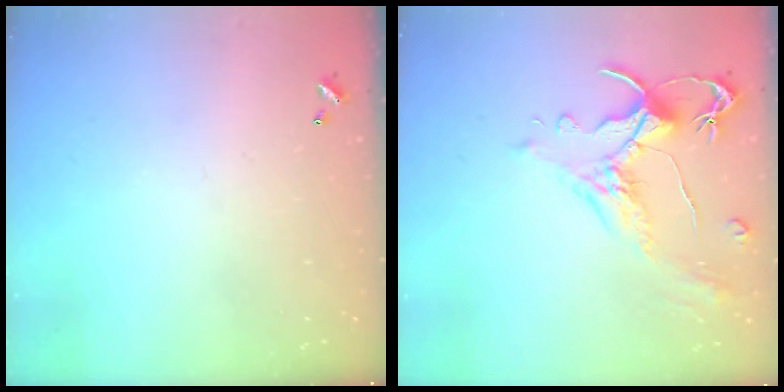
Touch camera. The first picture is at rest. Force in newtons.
{"total": 1.6, "press": 1.1, "slide": 1.2}